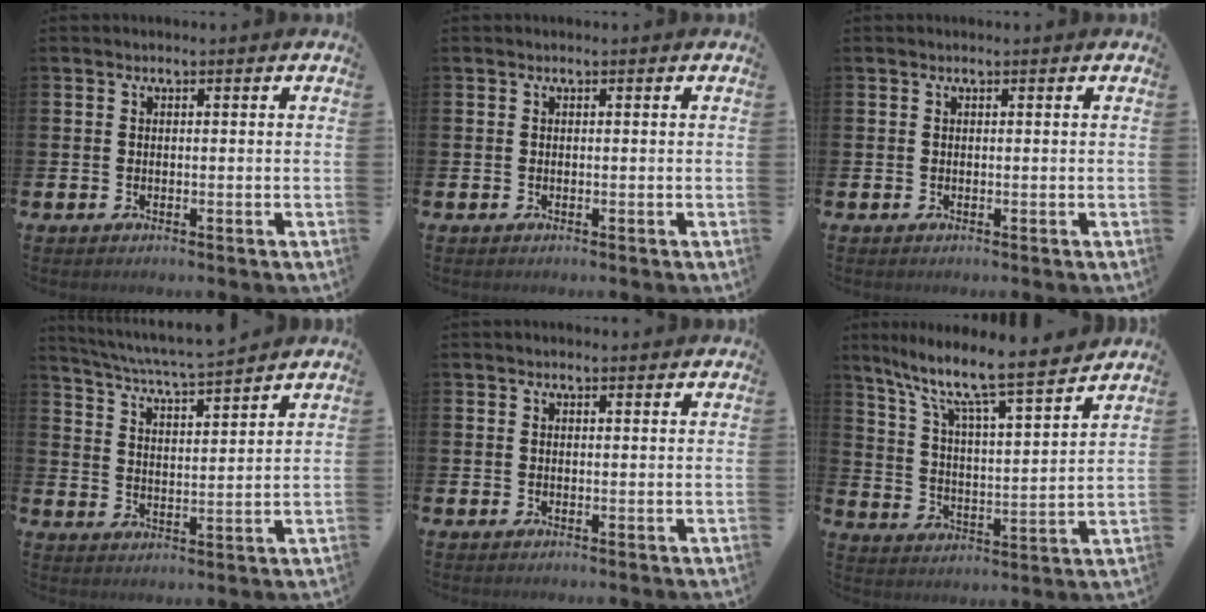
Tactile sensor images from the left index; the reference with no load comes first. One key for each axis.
{"total": 0.0}
{"total": 0.0}
{"total": 5.8, "fx": 5.6, "fy": -0.2, "fz": 1.5, "tx": -0.052, "ty": -0.039, "tz": 0.096}
{"total": 0.7, "fx": 0.7, "fy": 0.1, "fz": 0.3, "tx": 0.005, "ty": -0.001, "tz": 0.010}
{"total": 9.5, "fx": 8.2, "fy": 0.7, "fz": 4.6, "tx": -0.112, "ty": -0.065, "tz": 0.131}